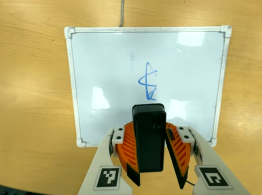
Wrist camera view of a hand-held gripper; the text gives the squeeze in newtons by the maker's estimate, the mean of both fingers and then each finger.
{"total": 7.2, "left": 7.8, "right": 6.6}